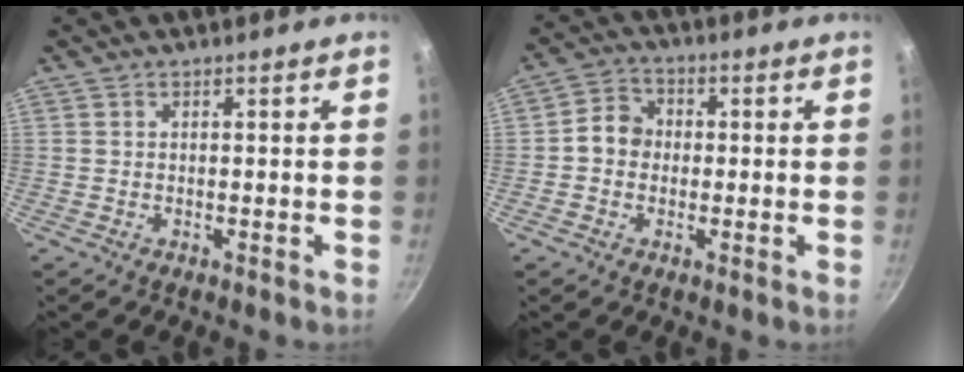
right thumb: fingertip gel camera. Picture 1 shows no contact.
{"total": 5.6, "force": [-0.2, 4.9, 2.7], "torque": [-0.019, 0.015, -0.018]}